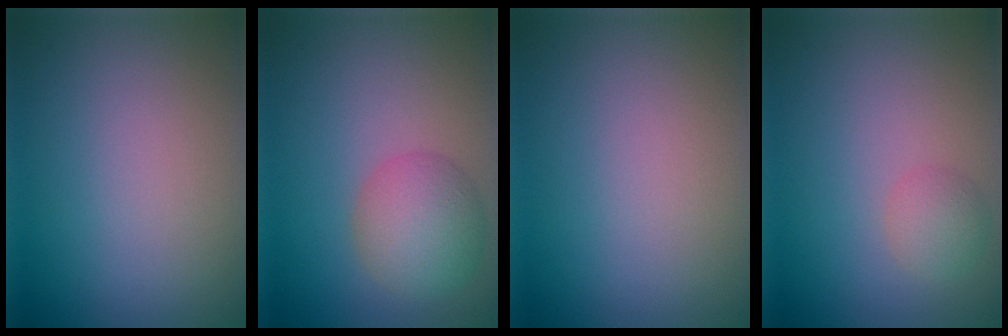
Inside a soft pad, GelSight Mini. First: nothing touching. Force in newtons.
{"total": 4.4, "press": 4.4, "slide": 0.0}
{"total": 0.0}
{"total": 1.7, "press": 1.7, "slide": 0.1}